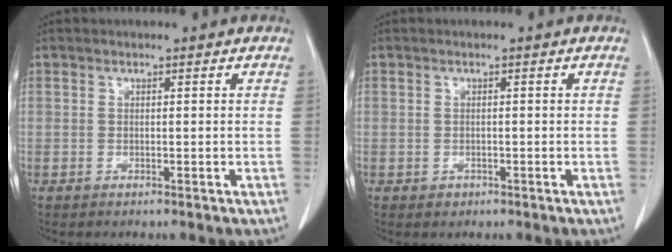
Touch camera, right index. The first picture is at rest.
{"total": 1.0, "force": [-0.5, 0.9, 0.2], "torque": [-0.002, 0.003, -0.004]}